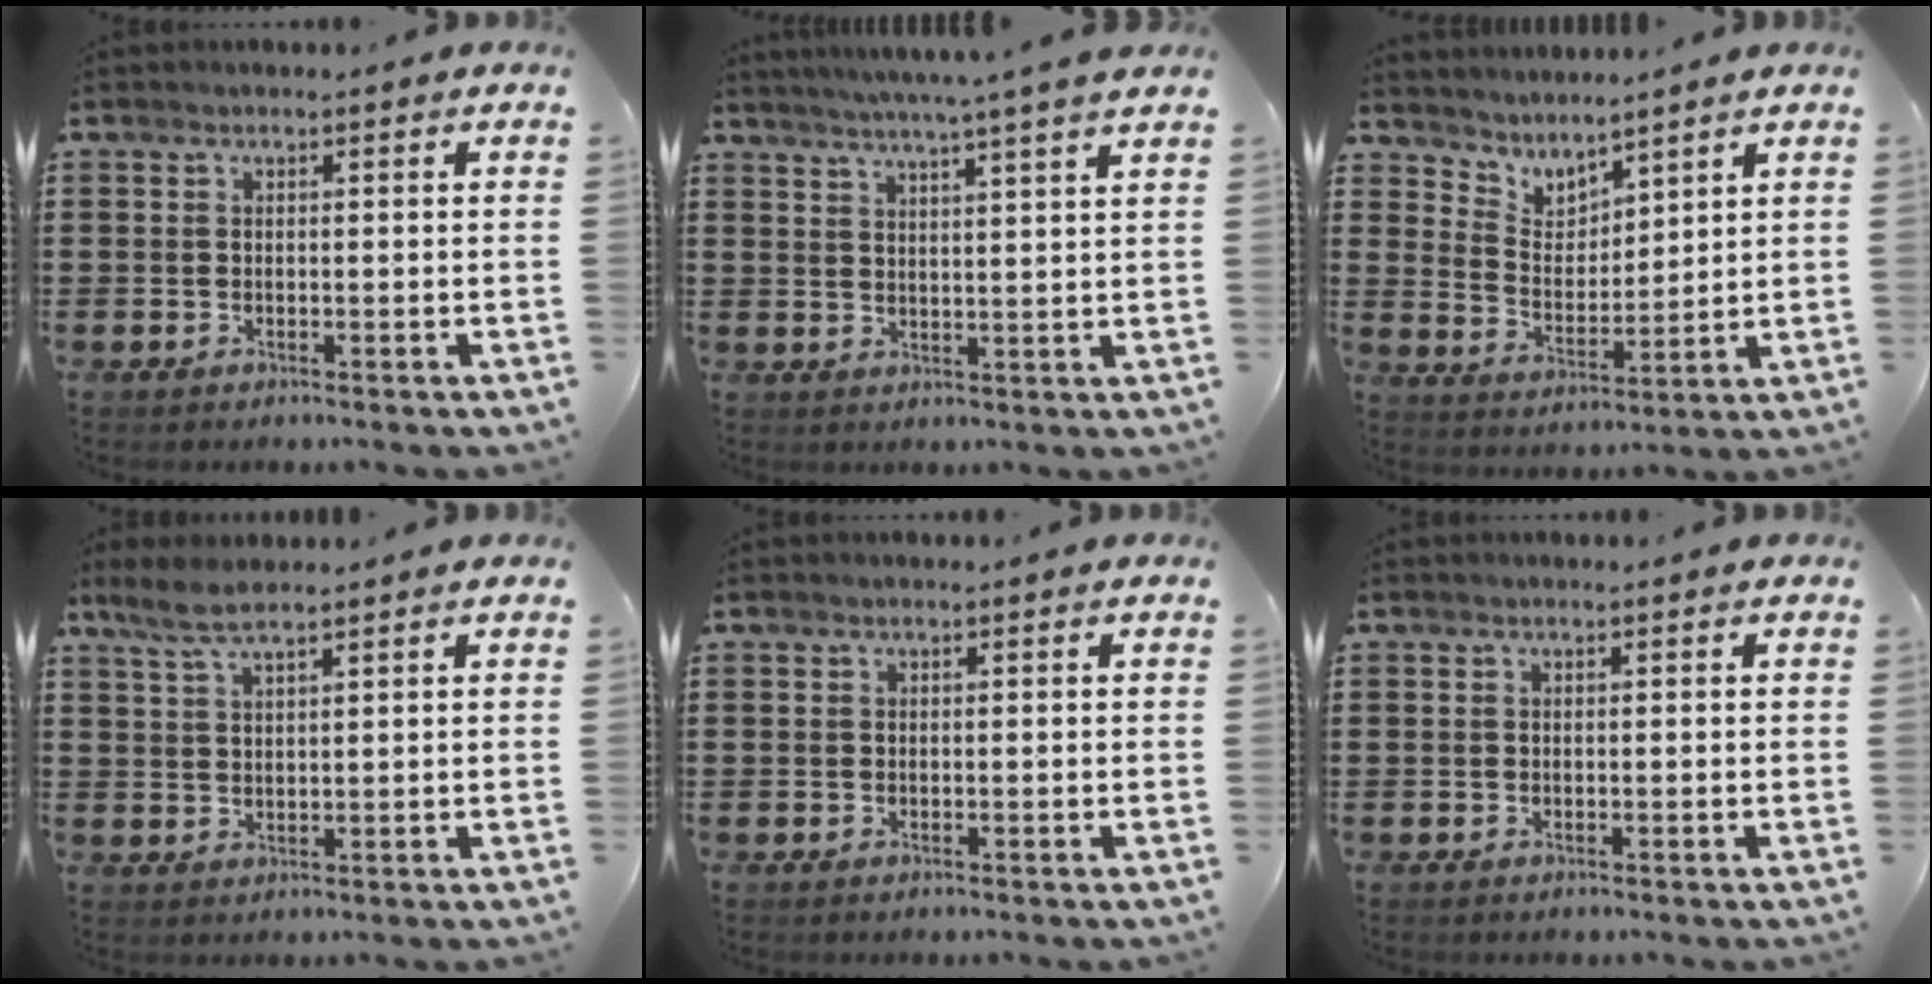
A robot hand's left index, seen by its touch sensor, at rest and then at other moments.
{"total": 4.4, "force": [3.9, -1.1, 1.9], "torque": [-0.048, -0.019, 0.064]}
{"total": 4.3, "force": [4.0, 1.3, -0.3], "torque": [-0.019, -0.025, 0.072]}
{"total": 3.8, "force": [2.9, 0.6, 2.4], "torque": [-0.054, 0.003, 0.054]}
{"total": 0.0}
{"total": 0.0}